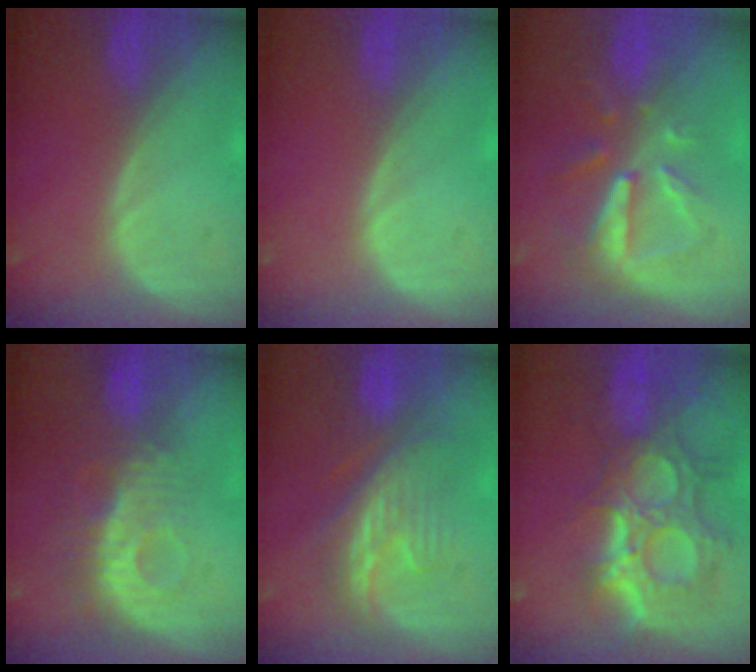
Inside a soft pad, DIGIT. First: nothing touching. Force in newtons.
{"total": 0.0}
{"total": 8.2, "press": 7.4, "slide": 3.6}
{"total": 9.2, "press": 8.1, "slide": 4.4}
{"total": 8.4, "press": 8.1, "slide": 1.9}
{"total": 12.1, "press": 10.8, "slide": 5.5}